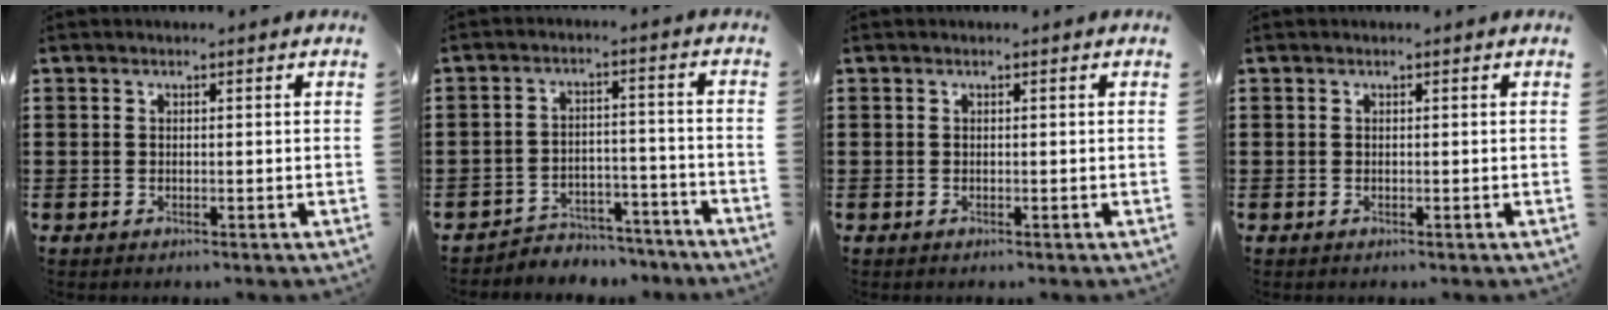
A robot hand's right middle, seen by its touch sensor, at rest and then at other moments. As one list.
[{"total": 4.4, "force": [-4.3, 1.1, 0.1], "torque": [-0.006, 0.010, -0.092]}, {"total": 0.0}, {"total": 0.0}]